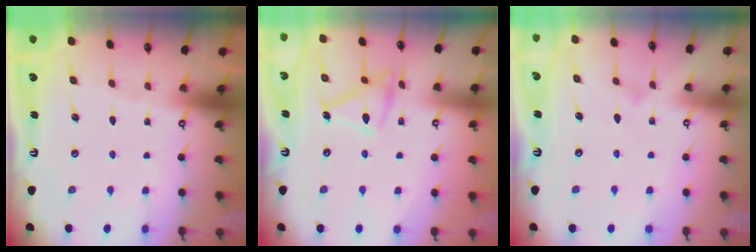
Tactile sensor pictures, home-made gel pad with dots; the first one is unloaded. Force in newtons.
{"total": 14.2, "press": 14.2, "slide": 0.8}
{"total": 4.2, "press": 4.2, "slide": 0.3}